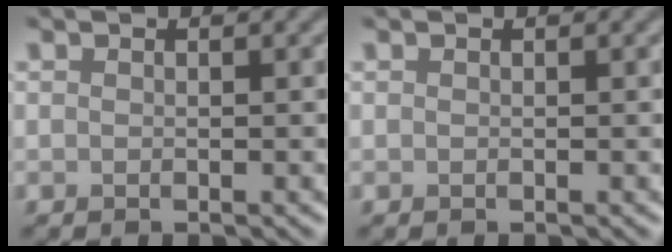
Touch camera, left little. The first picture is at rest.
{"total": 0.0}